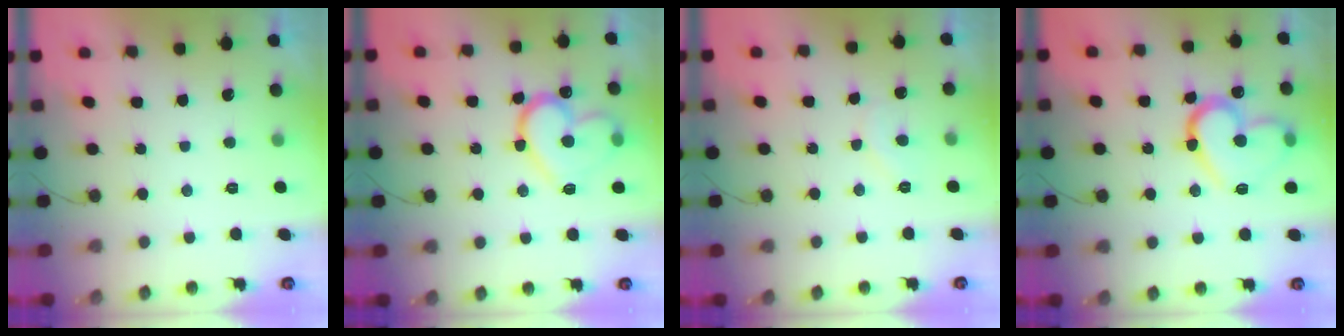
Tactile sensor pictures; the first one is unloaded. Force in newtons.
{"total": 15.7, "press": 15.6, "slide": 1.8}
{"total": 4.8, "press": 4.8, "slide": 0.4}
{"total": 15.8, "press": 15.7, "slide": 1.0}